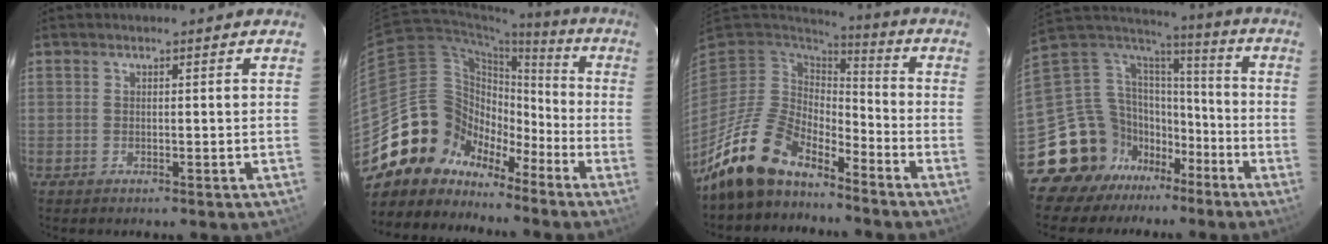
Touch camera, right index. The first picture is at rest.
{"total": 14.9, "force": [-10.6, 10.1, 2.8], "torque": [-0.057, 0.060, -0.195]}
{"total": 14.3, "force": [-11.7, 5.5, 6.0], "torque": [-0.131, -0.003, -0.218]}
{"total": 18.4, "force": [-12.4, 12.8, 4.5], "torque": [-0.120, 0.054, -0.211]}